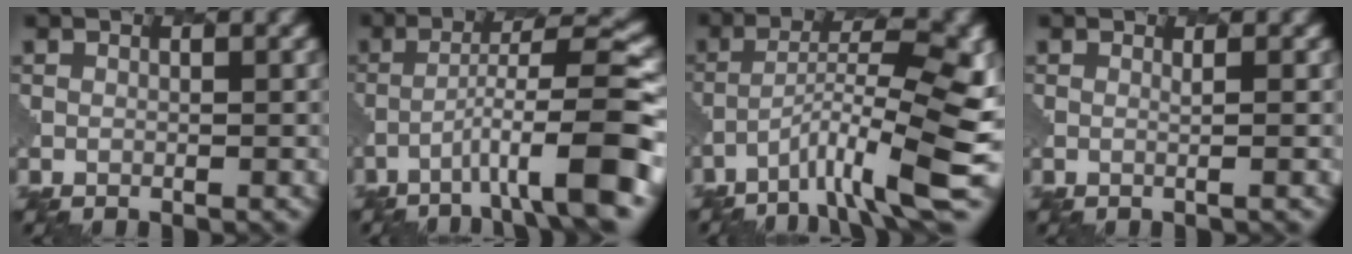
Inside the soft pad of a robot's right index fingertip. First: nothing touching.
{"total": 9.0, "force": [-3.9, 1.1, 8.1], "torque": [-0.121, 0.021, -0.064]}
{"total": 8.7, "force": [-4.1, 1.5, 7.5], "torque": [-0.128, 0.010, -0.073]}
{"total": 1.0, "force": [0.4, 0.2, 0.8], "torque": [-0.010, -0.003, -0.002]}